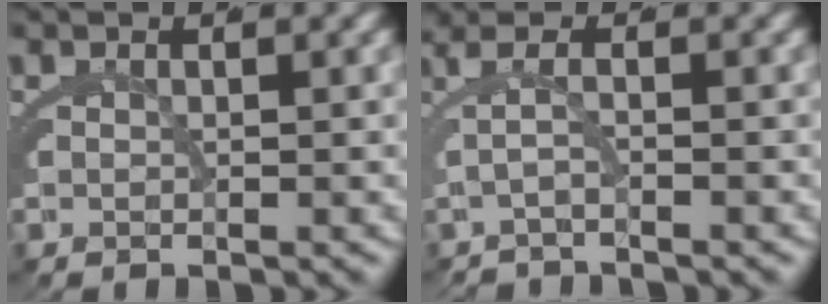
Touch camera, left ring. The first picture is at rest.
{"total": 2.0, "force": [-0.6, -0.2, 1.9], "torque": [-0.053, -0.005, -0.004]}